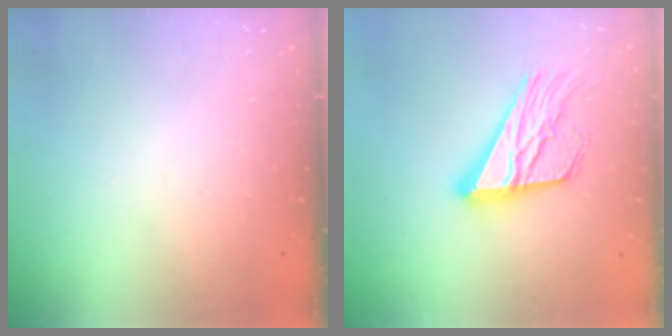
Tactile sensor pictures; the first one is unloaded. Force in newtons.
{"total": 18.2, "press": 18.1, "slide": 1.8}